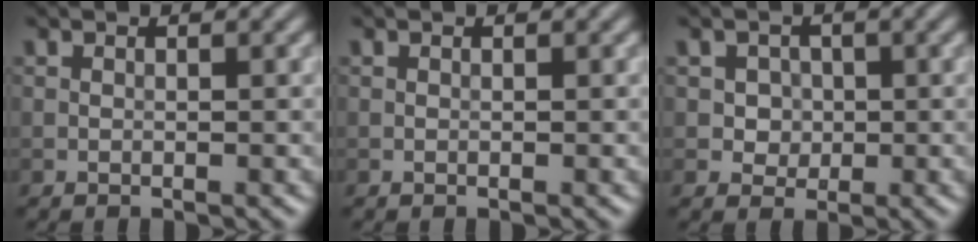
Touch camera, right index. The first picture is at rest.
{"total": 0.0}
{"total": 2.4, "force": [0.4, 2.2, 1.0], "torque": [-0.006, 0.000, 0.010]}